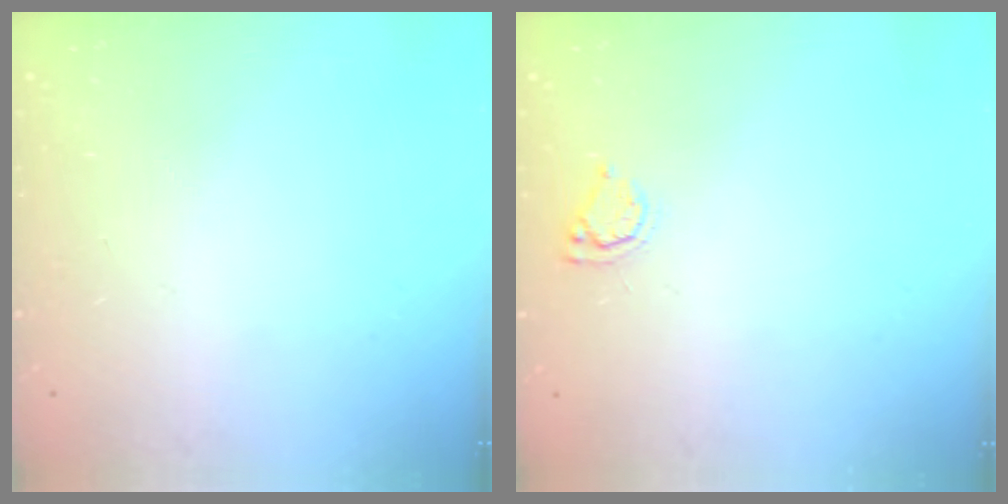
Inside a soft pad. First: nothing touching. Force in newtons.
{"total": 5.0, "press": 5.0, "slide": 0.5}